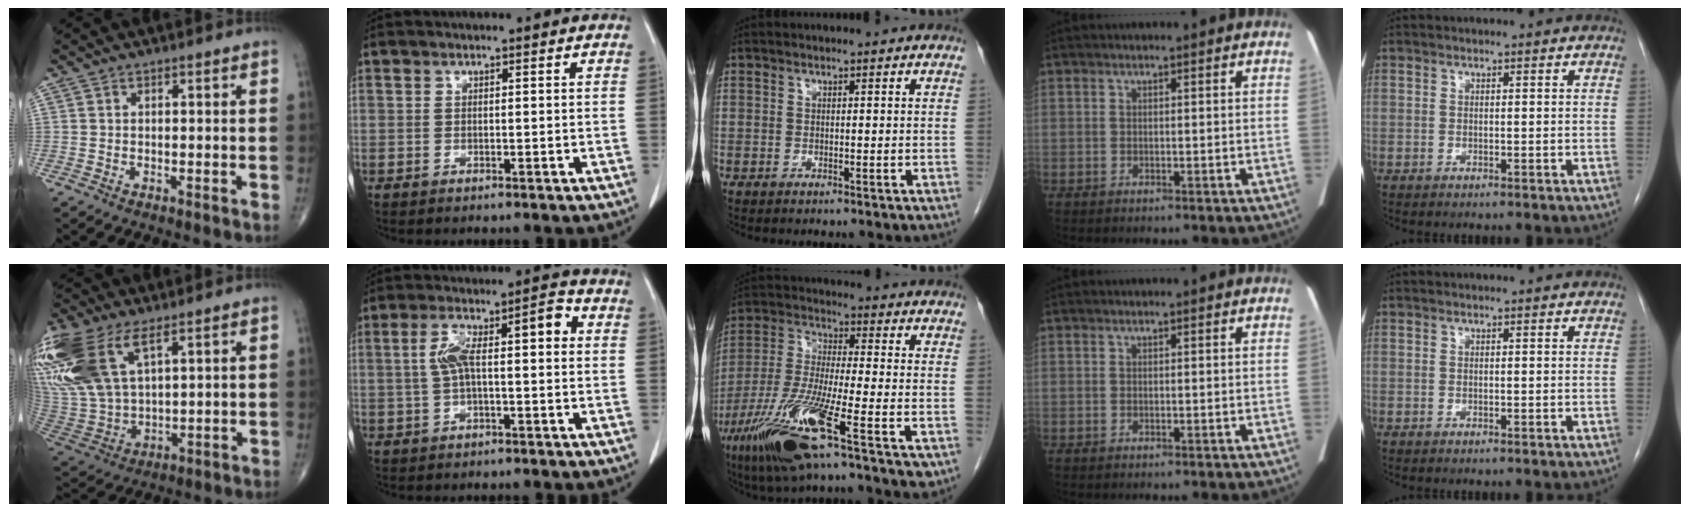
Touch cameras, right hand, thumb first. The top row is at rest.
{"thumb": {"total": 22.0, "force": [10.2, 11.0, 16.1], "torque": [-0.393, -0.009, 0.210]}, "index": {"total": 8.7, "force": [0.7, 2.3, 8.3], "torque": [-0.153, 0.045, 0.012]}, "middle": {"total": 15.4, "force": [-7.5, 1.4, 13.4], "torque": [-0.276, -0.030, -0.139]}}